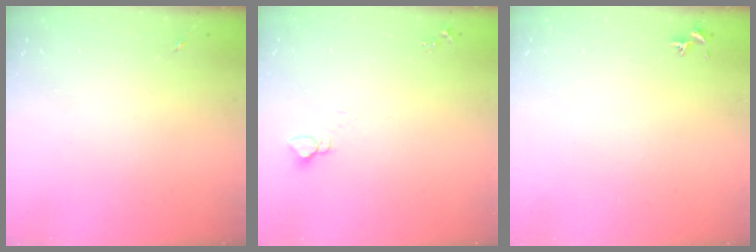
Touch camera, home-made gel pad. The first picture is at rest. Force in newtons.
{"total": 2.7, "press": 2.7, "slide": 0.1}
{"total": 0.8, "press": 0.7, "slide": 0.3}